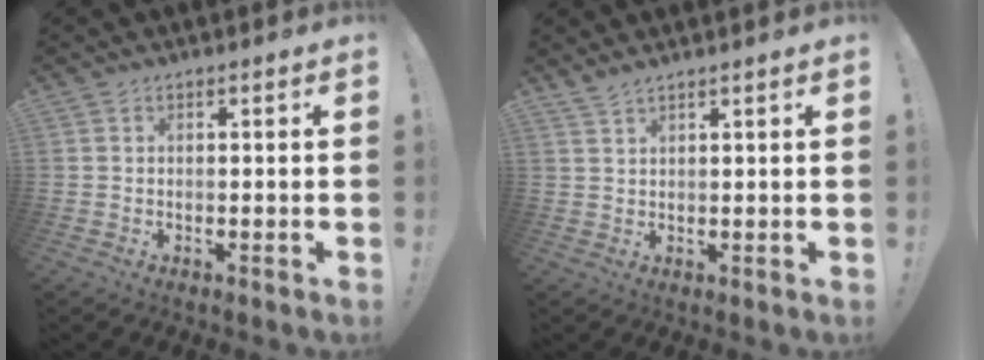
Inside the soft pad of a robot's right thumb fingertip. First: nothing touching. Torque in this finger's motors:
{"motor_torque": [0.00, -0.01, -0.10, 0.18, 0.00]}